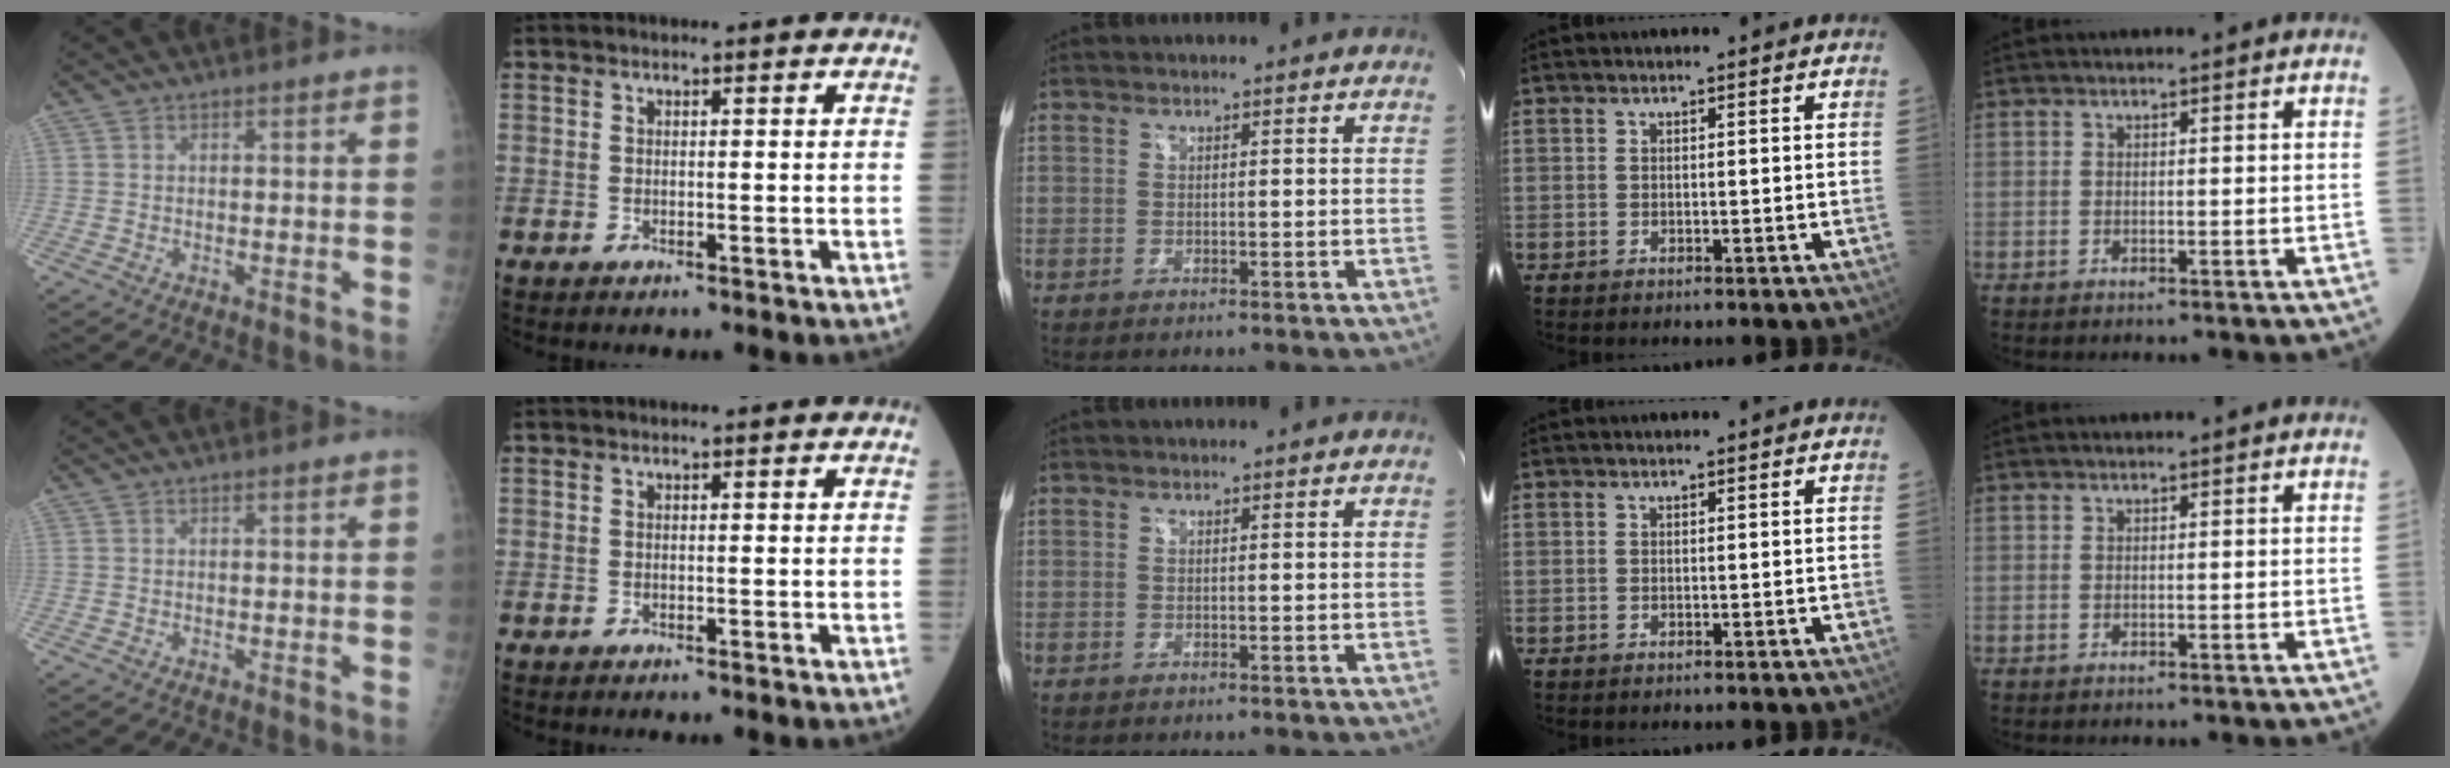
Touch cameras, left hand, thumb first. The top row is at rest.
{}